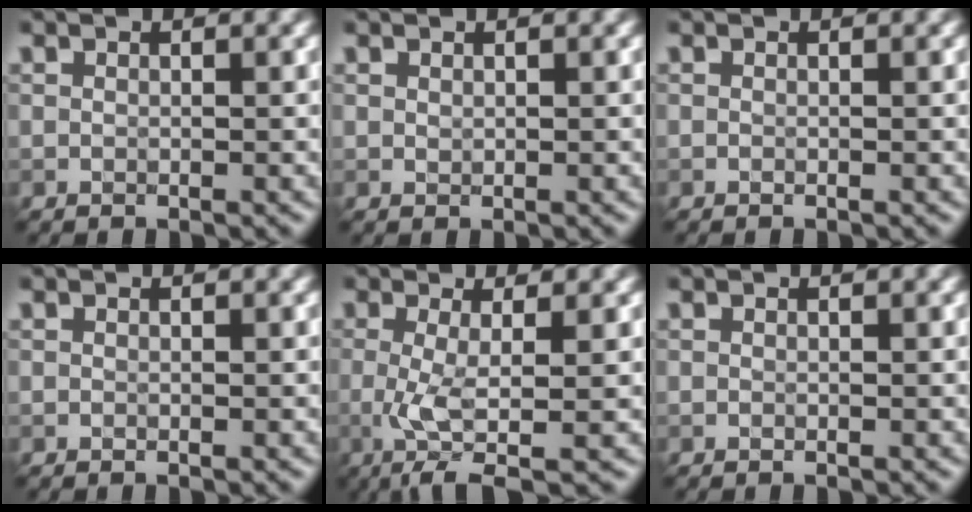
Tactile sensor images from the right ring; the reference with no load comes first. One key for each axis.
{"total": 0.0}
{"total": 0.0}
{"total": 0.0}
{"total": 3.7, "fx": -1.1, "fy": 0.5, "fz": 3.5, "tx": -0.061, "ty": -0.012, "tz": -0.025}
{"total": 0.0}